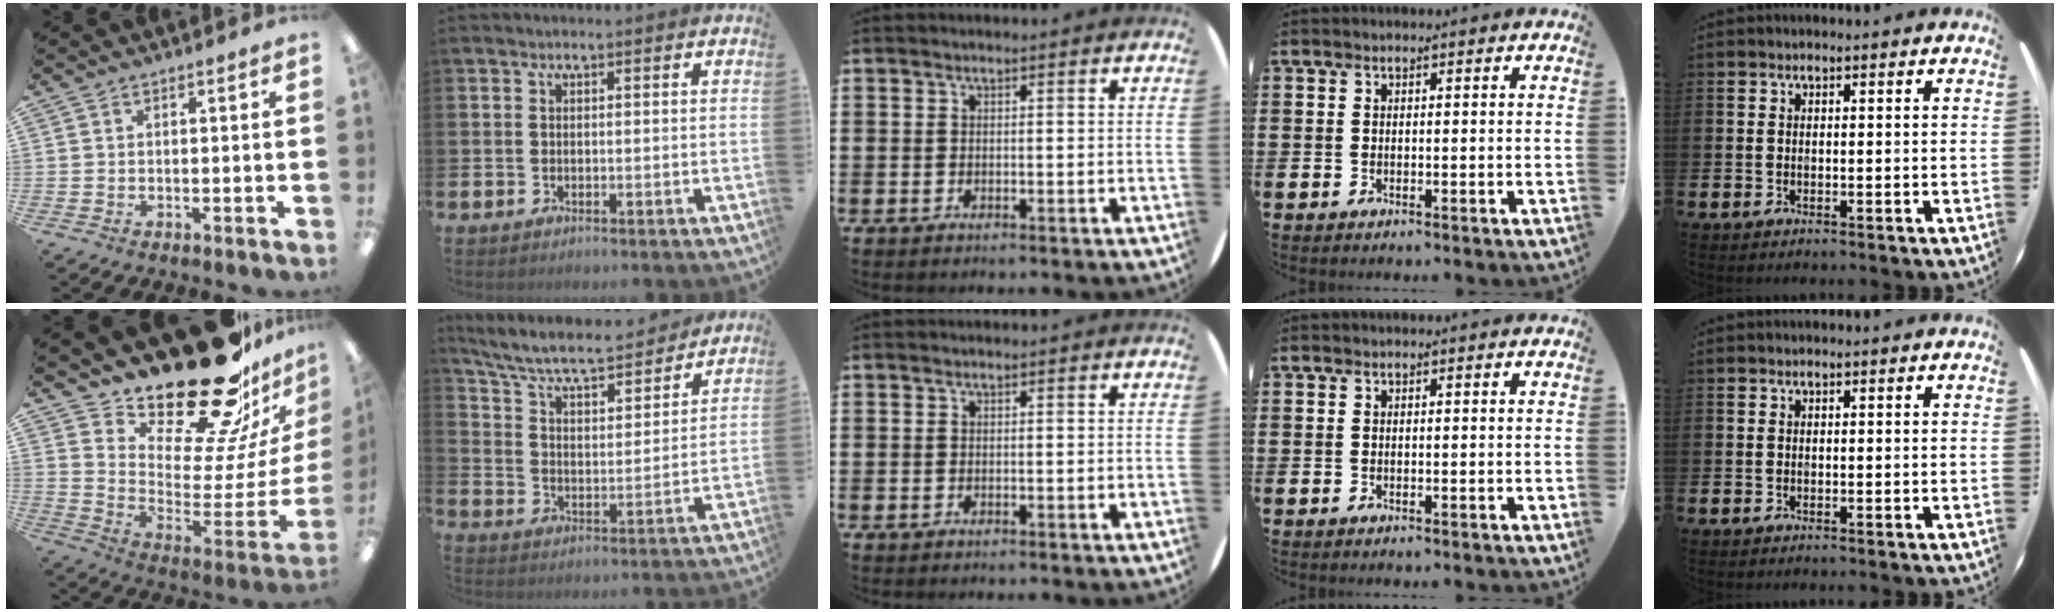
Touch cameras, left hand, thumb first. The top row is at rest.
{"thumb": {"total": 25.9, "force": [20.7, 8.5, 13.1], "torque": [-0.182, -0.164, 0.358]}, "index": {"total": 7.9, "force": [7.2, 1.5, 2.7], "torque": [-0.091, -0.054, 0.122]}}